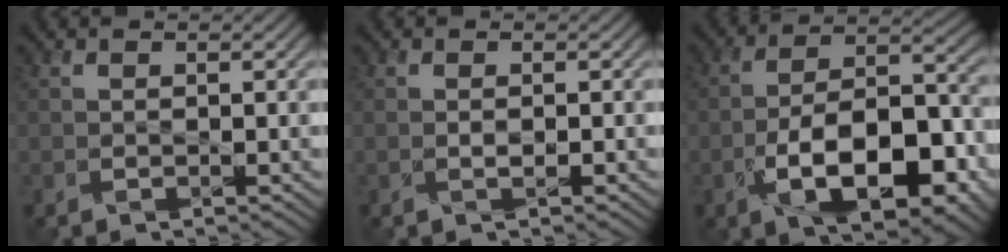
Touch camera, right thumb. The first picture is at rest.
{"total": 0.8, "force": [-0.5, 0.1, 0.6], "torque": [-0.017, -0.002, -0.010]}
{"total": 14.0, "force": [-5.9, 6.5, 10.9], "torque": [-0.191, -0.010, -0.106]}